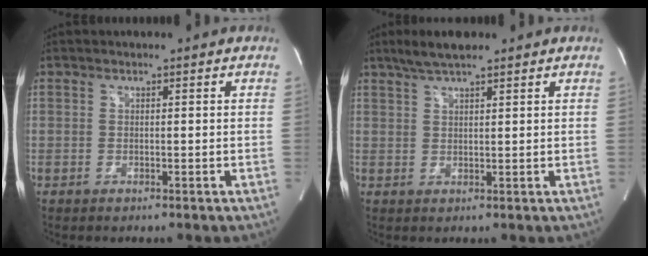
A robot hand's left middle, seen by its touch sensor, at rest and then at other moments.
{"total": 4.8, "force": [3.8, 0.7, 2.9], "torque": [-0.065, 0.013, 0.070]}